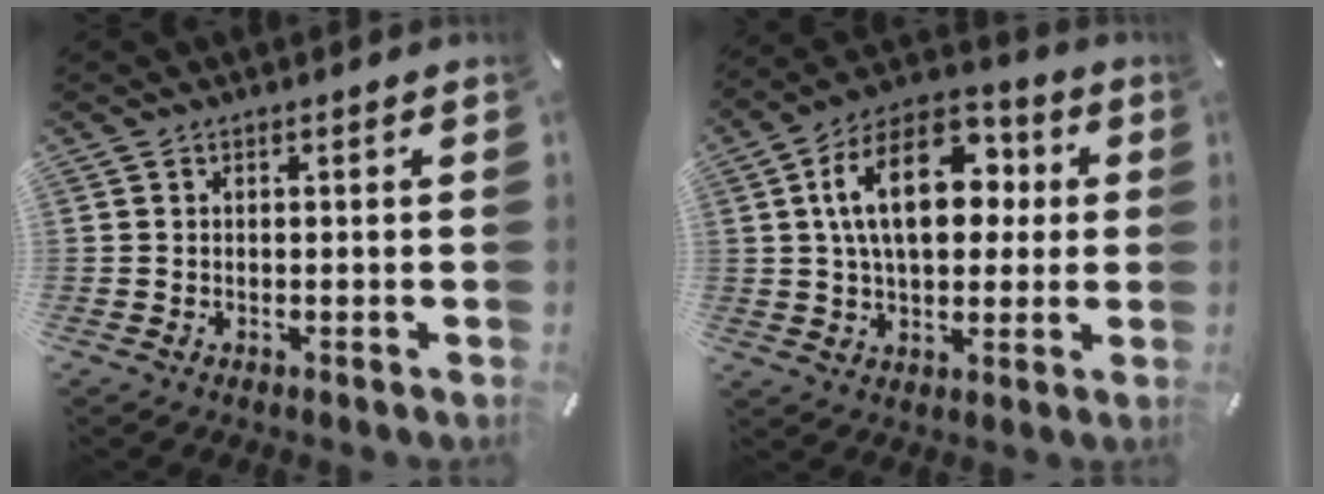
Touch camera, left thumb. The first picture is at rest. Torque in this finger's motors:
{"motor_torque": [0.45, 1.18, 2.34, -0.42, 0.41]}